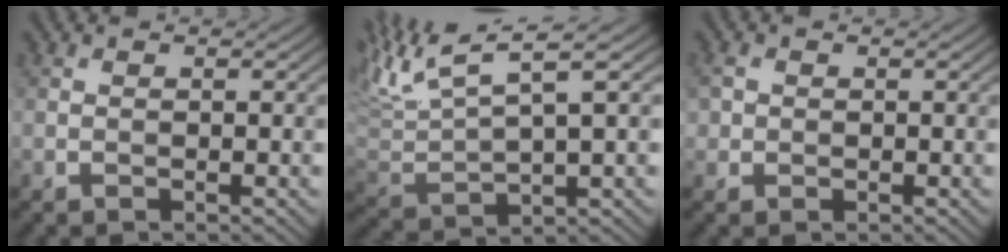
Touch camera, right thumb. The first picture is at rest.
{"total": 9.8, "force": [4.6, 2.8, 8.2], "torque": [-0.184, 0.026, 0.086]}
{"total": 2.4, "force": [0.2, 2.2, 1.0], "torque": [-0.030, 0.001, 0.002]}